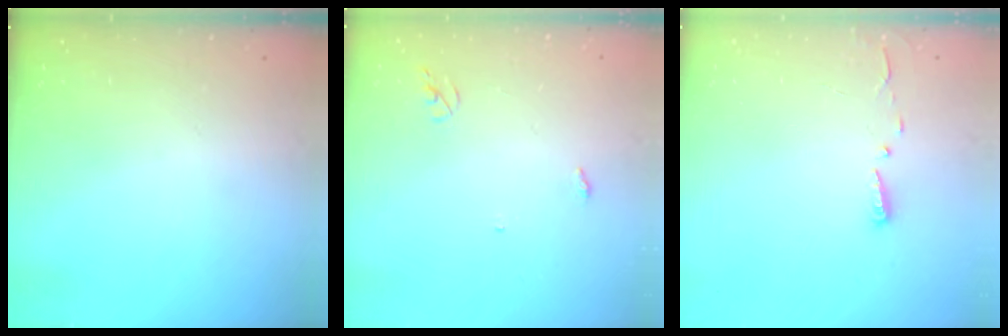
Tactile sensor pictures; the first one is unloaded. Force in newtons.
{"total": 2.6, "press": 2.6, "slide": 0.2}
{"total": 3.0, "press": 2.9, "slide": 0.3}